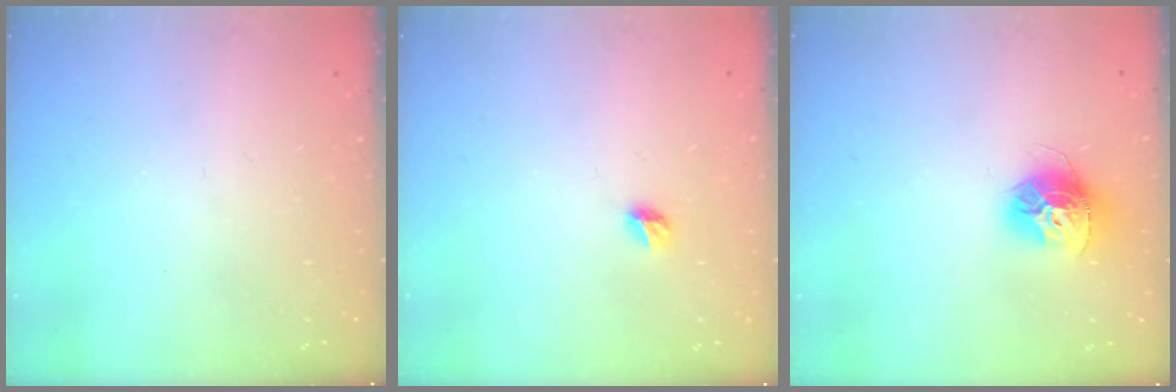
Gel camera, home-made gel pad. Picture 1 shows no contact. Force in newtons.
{"total": 4.4, "press": 4.4, "slide": 0.5}
{"total": 13.2, "press": 13.1, "slide": 1.3}